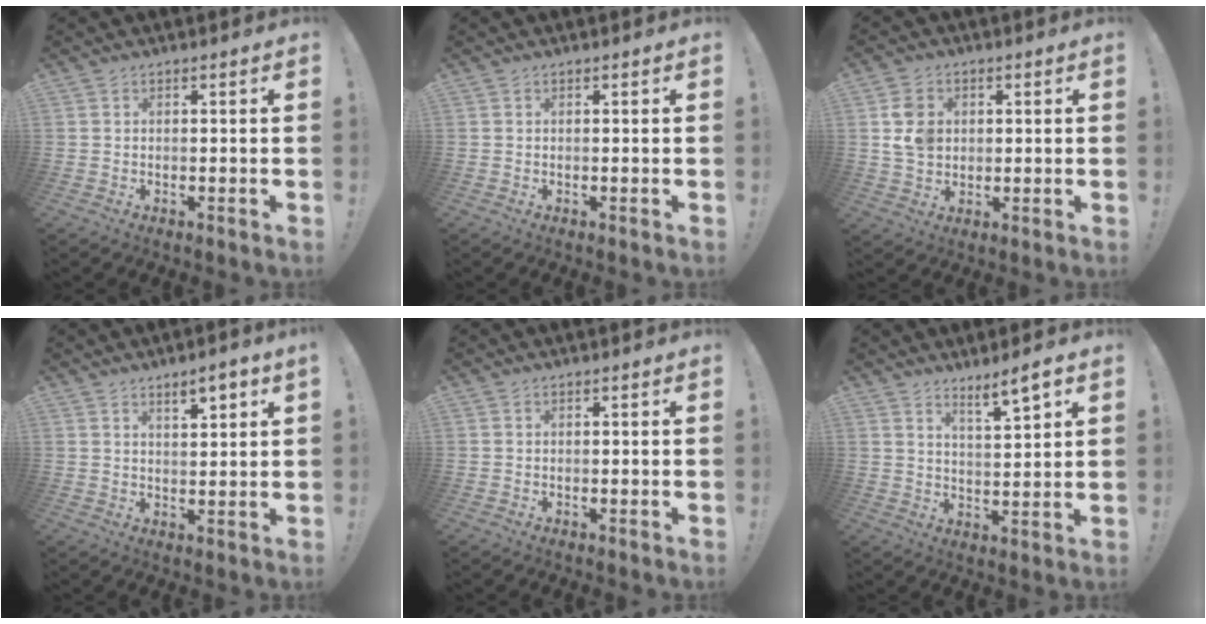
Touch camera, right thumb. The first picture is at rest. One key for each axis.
{"total": 0.0}
{"total": 8.7, "fx": 1.6, "fy": 7.3, "fz": 4.4, "tx": -0.076, "ty": 0.007, "tz": 0.034}
{"total": 4.9, "fx": 3.5, "fy": 1.0, "fz": 3.3, "tx": -0.038, "ty": -0.020, "tz": 0.054}
{"total": 0.0}
{"total": 6.6, "fx": 5.0, "fy": 0.5, "fz": 4.3, "tx": -0.054, "ty": -0.038, "tz": 0.079}